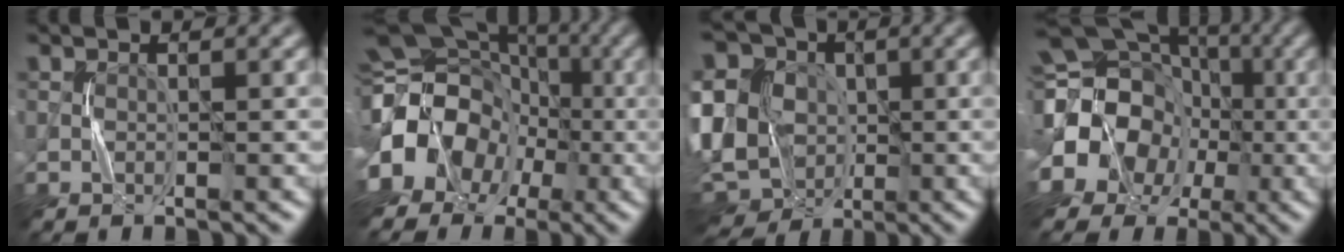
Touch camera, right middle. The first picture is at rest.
{"total": 13.6, "force": [-5.2, 11.3, 5.4], "torque": [-0.103, -0.019, -0.111]}
{"total": 13.9, "force": [-1.3, 10.4, 9.1], "torque": [-0.187, 0.015, -0.026]}
{"total": 18.4, "force": [-2.4, 16.7, 7.4], "torque": [-0.164, -0.006, -0.078]}